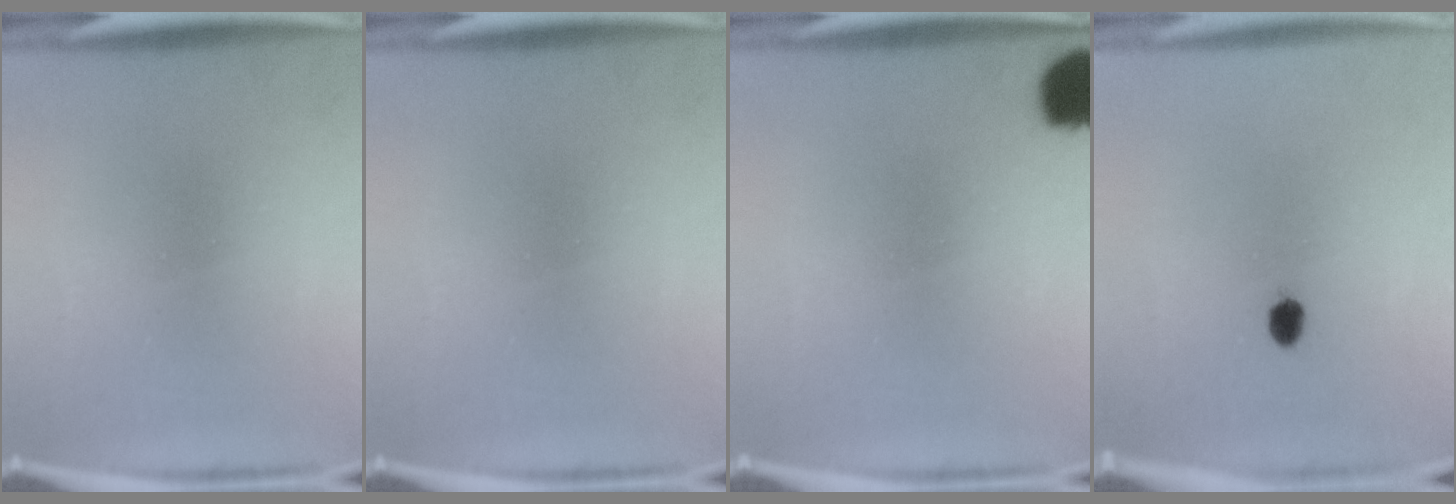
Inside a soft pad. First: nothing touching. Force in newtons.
{"total": 0.0}
{"total": 8.0}
{"total": 2.1}